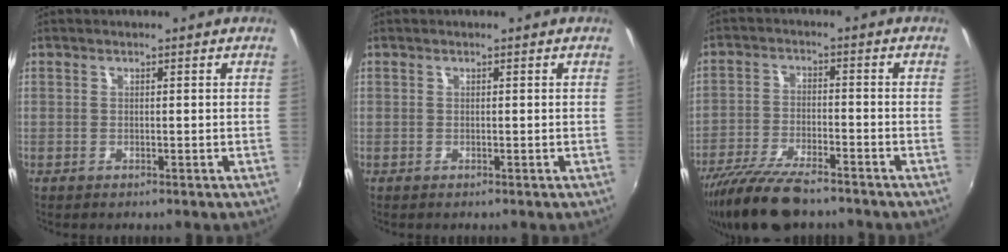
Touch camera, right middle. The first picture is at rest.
{"total": 0.0}
{"total": 12.0, "force": [-9.7, 3.1, 6.2], "torque": [-0.142, -0.028, -0.178]}